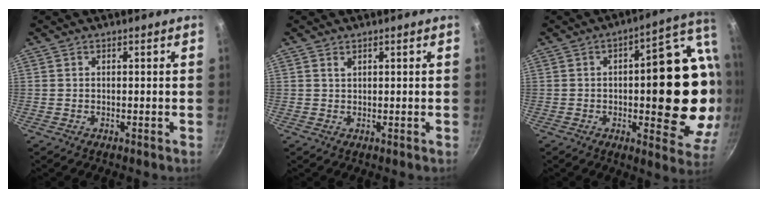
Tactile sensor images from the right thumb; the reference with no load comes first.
{"total": 0.8, "force": [0.5, 0.5, 0.4], "torque": [-0.005, -0.001, 0.011]}
{"total": 23.1, "force": [-0.1, 9.4, 21.1], "torque": [-0.219, 0.004, -0.003]}